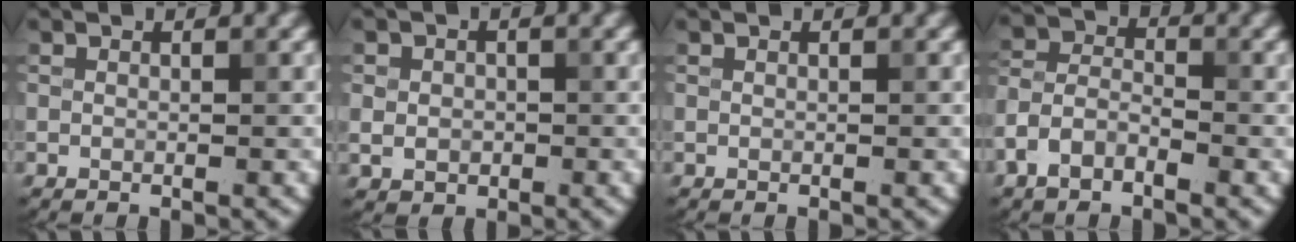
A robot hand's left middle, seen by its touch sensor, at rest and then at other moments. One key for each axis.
{"total": 2.2, "fx": -0.2, "fy": 2.0, "fz": 0.9, "tx": -0.011, "ty": -0.004, "tz": -0.007}
{"total": 0.0}
{"total": 4.1, "fx": -2.5, "fy": 2.2, "fz": 2.4, "tx": -0.047, "ty": 0.006, "tz": -0.059}